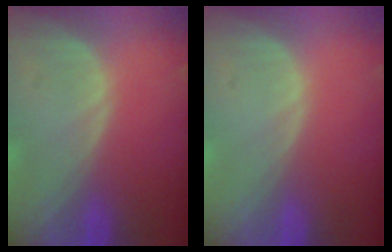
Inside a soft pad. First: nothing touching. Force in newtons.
{"total": 0.0}